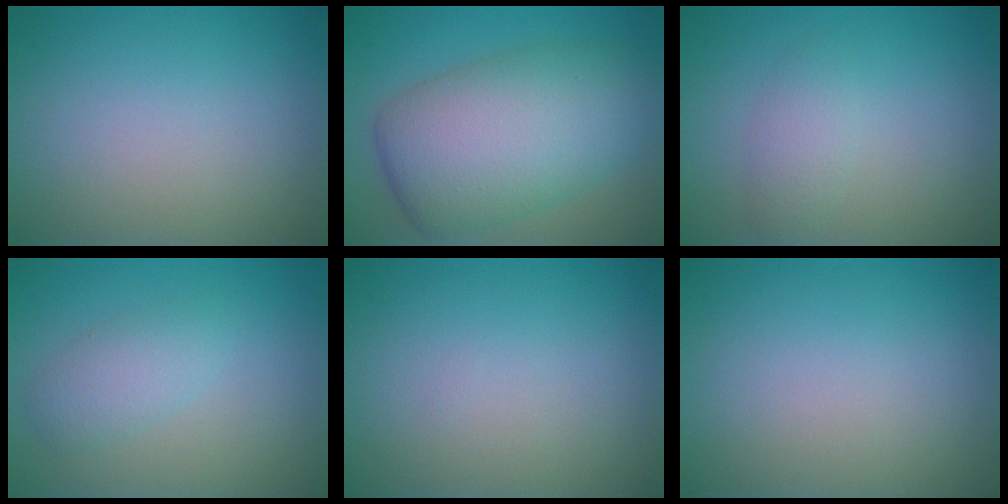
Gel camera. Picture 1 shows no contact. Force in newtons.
{"total": 10.6, "press": 10.6, "slide": 0.3}
{"total": 1.7, "press": 1.7, "slide": 0.0}
{"total": 2.5, "press": 2.5, "slide": 0.1}
{"total": 0.0}
{"total": 0.0}